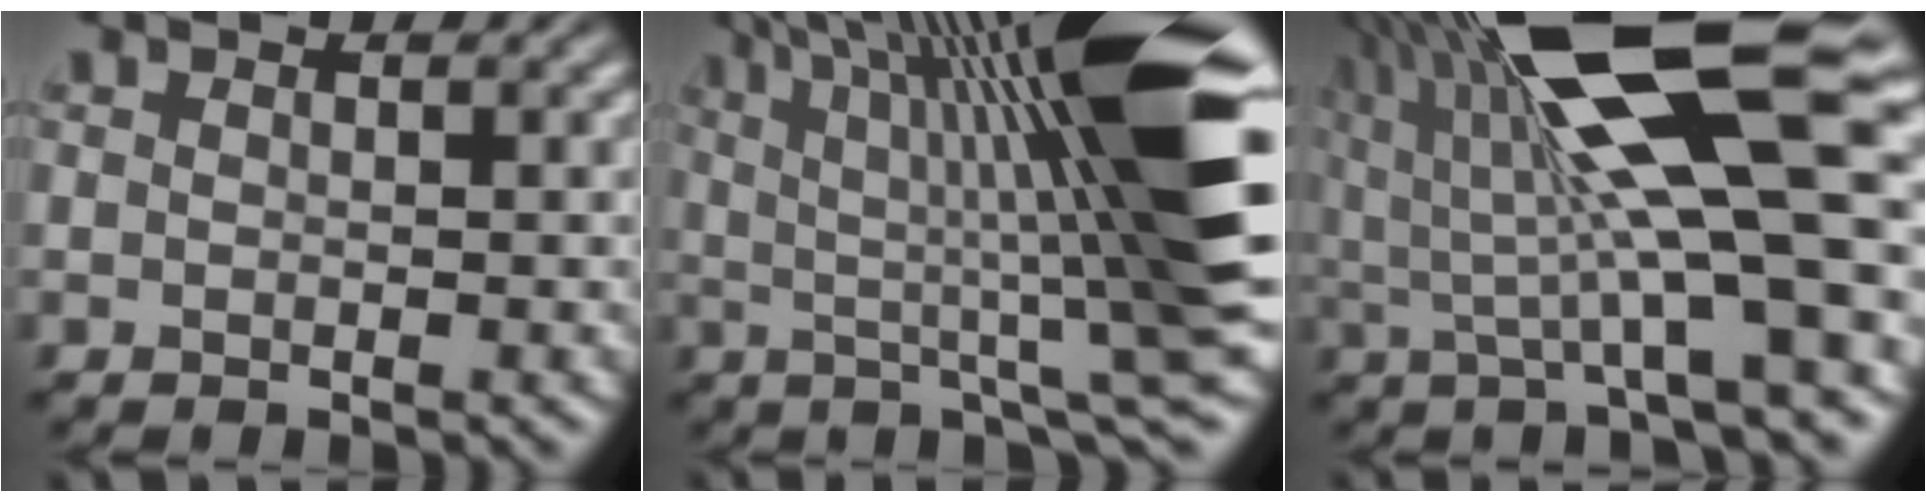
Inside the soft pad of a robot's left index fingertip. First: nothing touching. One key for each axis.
{"total": 14.5, "fx": 2.7, "fy": 1.7, "fz": 14.1, "tx": -0.205, "ty": 0.018, "tz": 0.052}
{"total": 16.3, "fx": 4.2, "fy": 3.4, "fz": 15.4, "tx": -0.268, "ty": 0.015, "tz": 0.075}